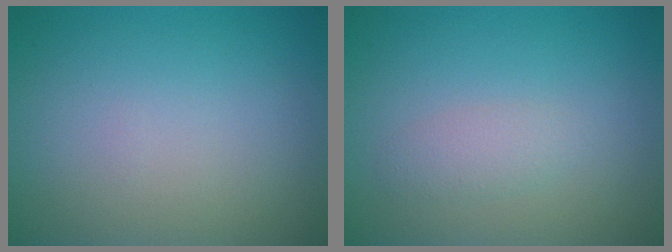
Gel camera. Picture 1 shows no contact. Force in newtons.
{"total": 1.4, "press": 1.4, "slide": 0.1}